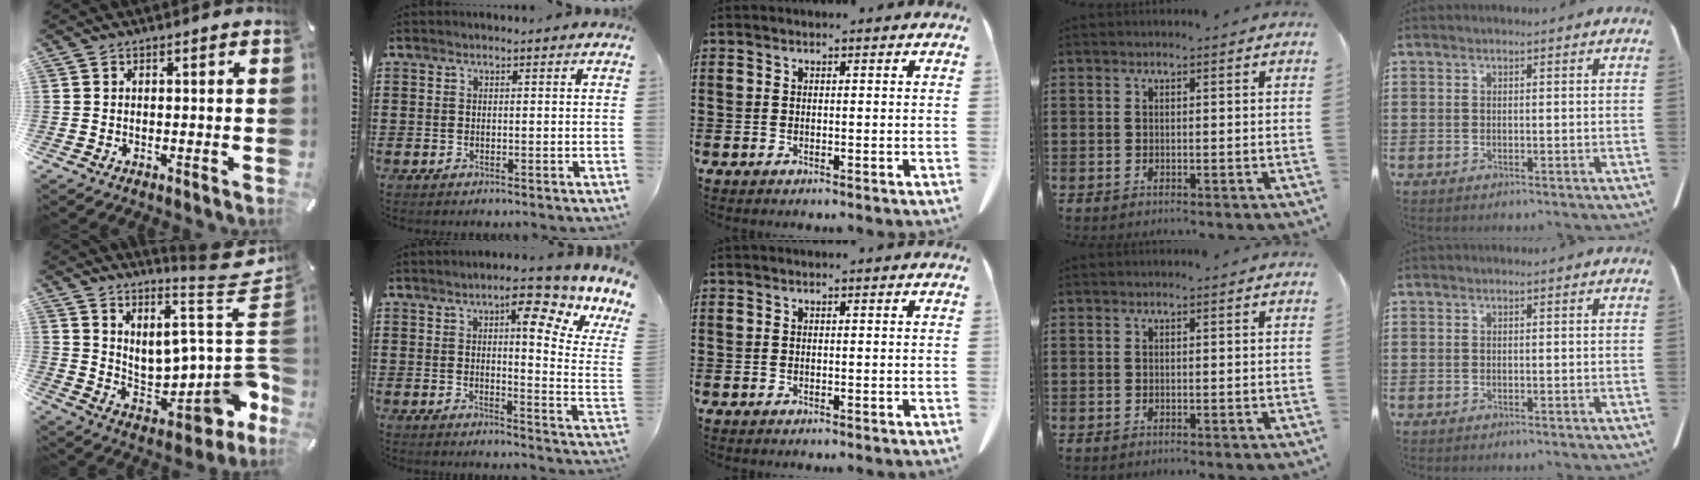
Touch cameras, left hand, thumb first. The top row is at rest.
{"thumb": {"total": 16.0, "force": [6.3, 6.6, 13.1], "torque": [-0.148, -0.102, 0.098]}, "index": {"total": 10.3, "force": [6.9, 1.4, 7.5], "torque": [-0.112, -0.044, 0.104]}}